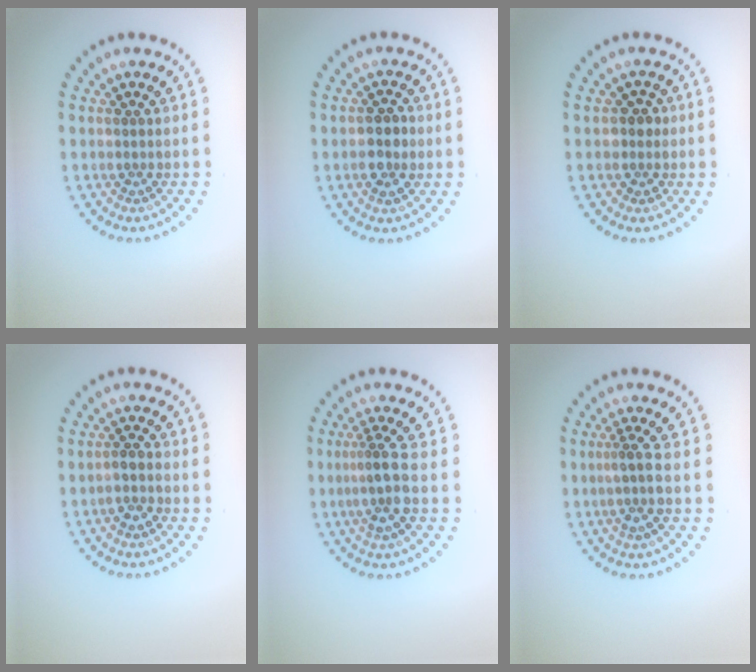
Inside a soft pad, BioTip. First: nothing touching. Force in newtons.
{"total": 2.6, "press": 2.6, "slide": 0.2}
{"total": 1.8, "press": 1.6, "slide": 0.9}
{"total": 1.8, "press": 1.5, "slide": 1.0}
{"total": 3.0, "press": 2.3, "slide": 1.8}
{"total": 2.2, "press": 1.5, "slide": 1.6}